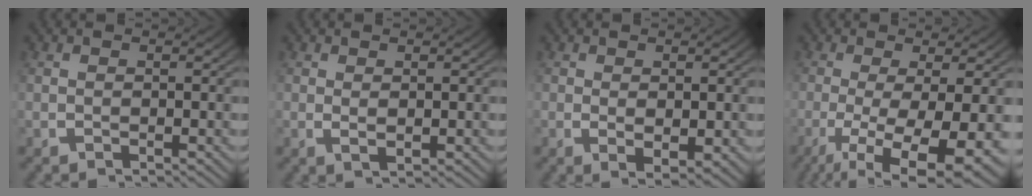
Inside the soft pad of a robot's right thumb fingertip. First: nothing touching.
{"total": 1.0, "force": [0.3, 0.5, 0.8], "torque": [-0.010, 0.000, 0.007]}
{"total": 2.3, "force": [-0.1, 1.5, 1.8], "torque": [-0.028, -0.010, 0.002]}
{"total": 11.2, "force": [-3.6, 5.5, 9.1], "torque": [-0.162, -0.050, -0.033]}